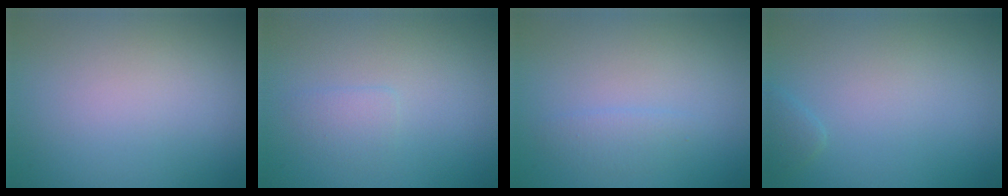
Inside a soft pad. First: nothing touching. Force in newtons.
{"total": 1.2, "press": 1.2, "slide": 0.1}
{"total": 1.2, "press": 1.2, "slide": 0.1}
{"total": 0.8, "press": 0.8, "slide": 0.1}